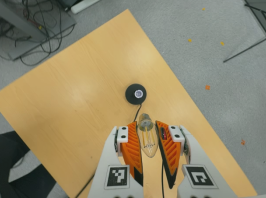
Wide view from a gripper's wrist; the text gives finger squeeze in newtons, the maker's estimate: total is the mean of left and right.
{"total": 20.1, "left": 22.6, "right": 17.5}